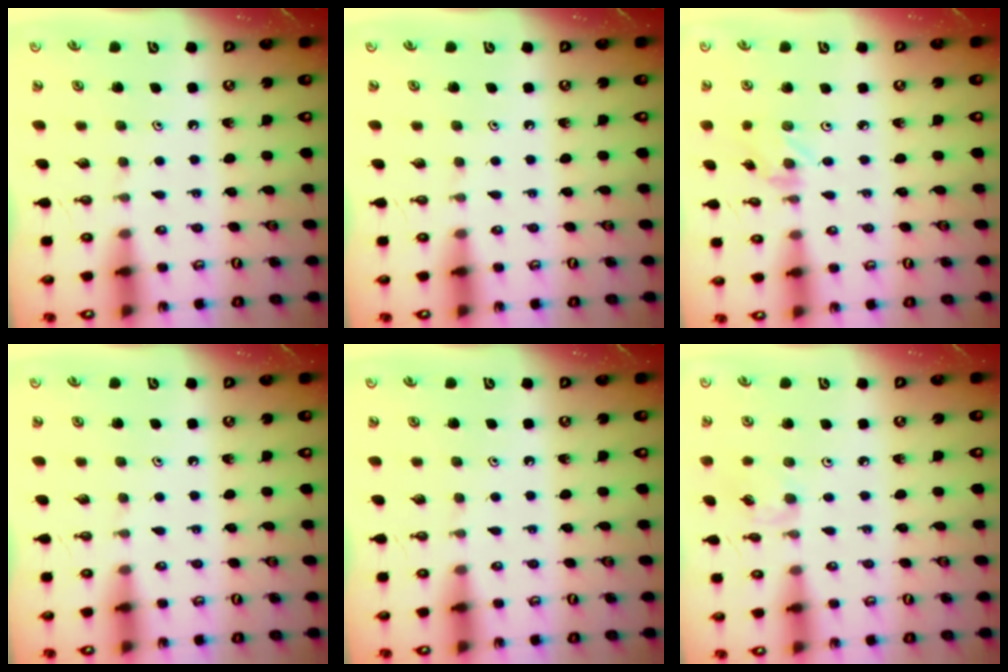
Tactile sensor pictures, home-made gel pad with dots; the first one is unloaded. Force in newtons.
{"total": 0.0}
{"total": 0.5, "press": 0.5, "slide": 0.1}
{"total": 0.0}
{"total": 0.0}
{"total": 2.7, "press": 2.6, "slide": 0.5}